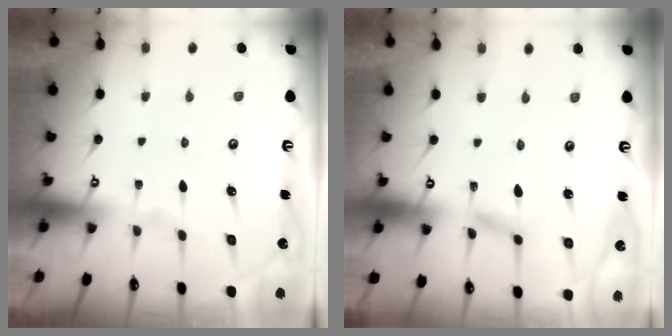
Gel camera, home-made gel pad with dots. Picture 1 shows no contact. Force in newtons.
{"total": 1.7, "press": 1.7, "slide": 0.2}